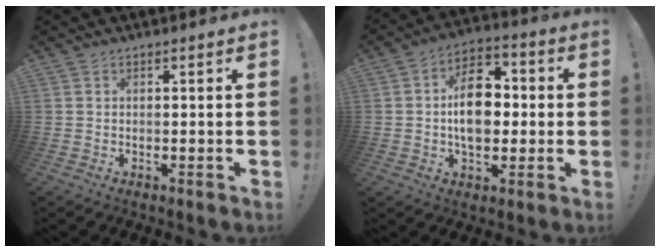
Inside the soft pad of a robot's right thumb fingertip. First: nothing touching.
{"total": 15.2, "force": [-0.4, 10.2, 11.3], "torque": [-0.179, 0.018, -0.006]}